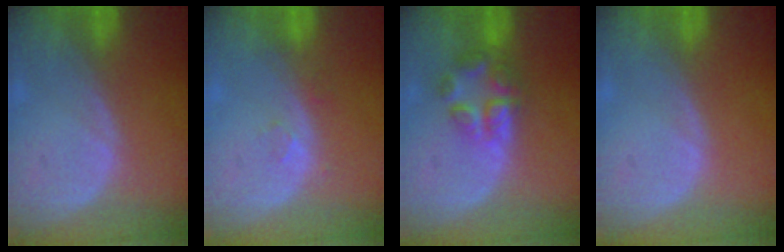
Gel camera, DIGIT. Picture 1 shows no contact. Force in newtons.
{"total": 1.4, "press": 1.3, "slide": 0.6}
{"total": 5.9, "press": 5.3, "slide": 2.5}
{"total": 0.0}